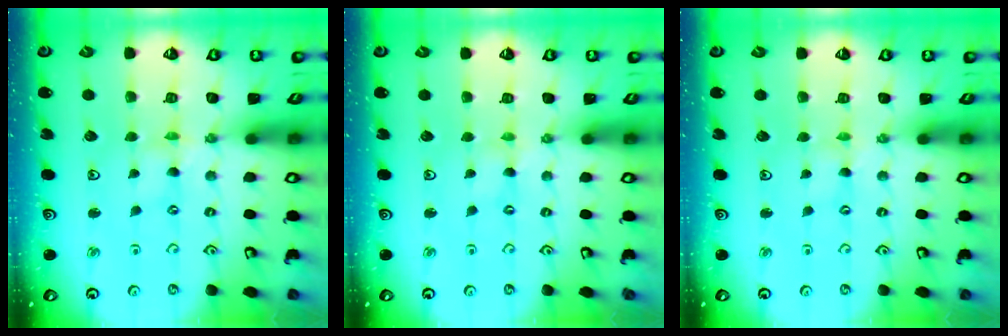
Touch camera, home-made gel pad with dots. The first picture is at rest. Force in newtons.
{"total": 0.0}
{"total": 1.0, "press": 1.0, "slide": 0.2}